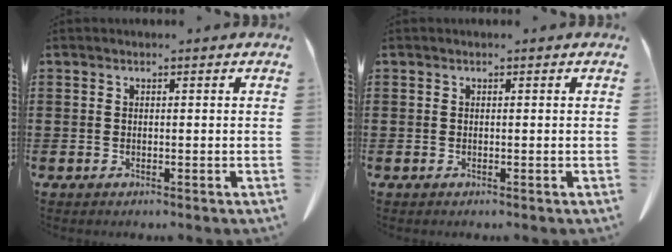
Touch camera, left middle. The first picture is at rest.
{"total": 0.0}